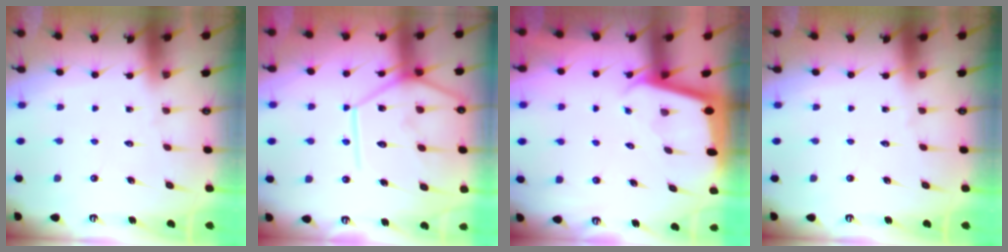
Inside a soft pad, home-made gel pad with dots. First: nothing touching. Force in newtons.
{"total": 15.7, "press": 15.5, "slide": 2.0}
{"total": 1.7, "press": 1.7, "slide": 0.0}
{"total": 0.0}